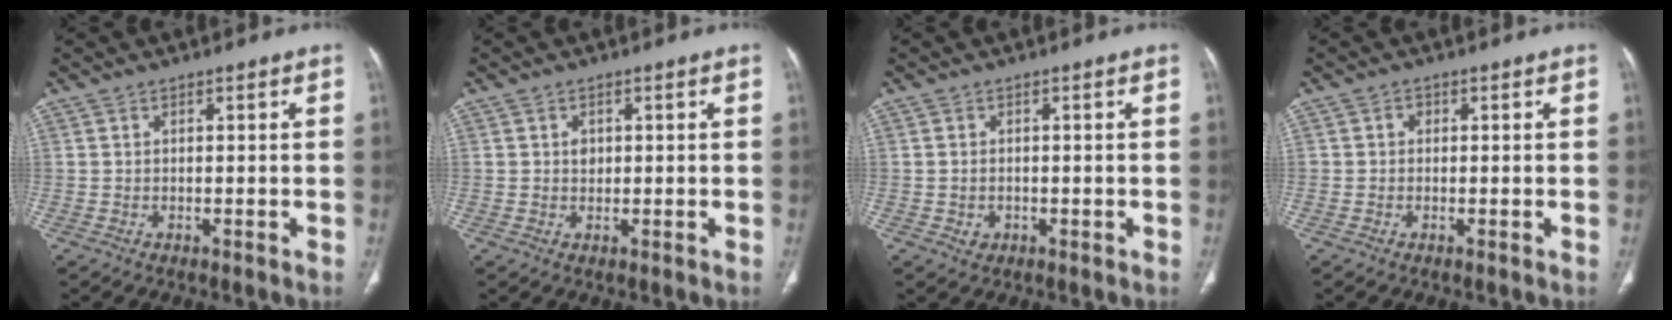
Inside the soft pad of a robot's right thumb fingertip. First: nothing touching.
{"total": 1.7, "force": [0.4, 1.4, 1.0], "torque": [-0.009, -0.001, 0.009]}
{"total": 1.8, "force": [-0.3, 1.6, 0.8], "torque": [-0.010, 0.005, 0.001]}
{"total": 1.1, "force": [0.2, 1.0, 0.4], "torque": [-0.001, 0.004, 0.001]}